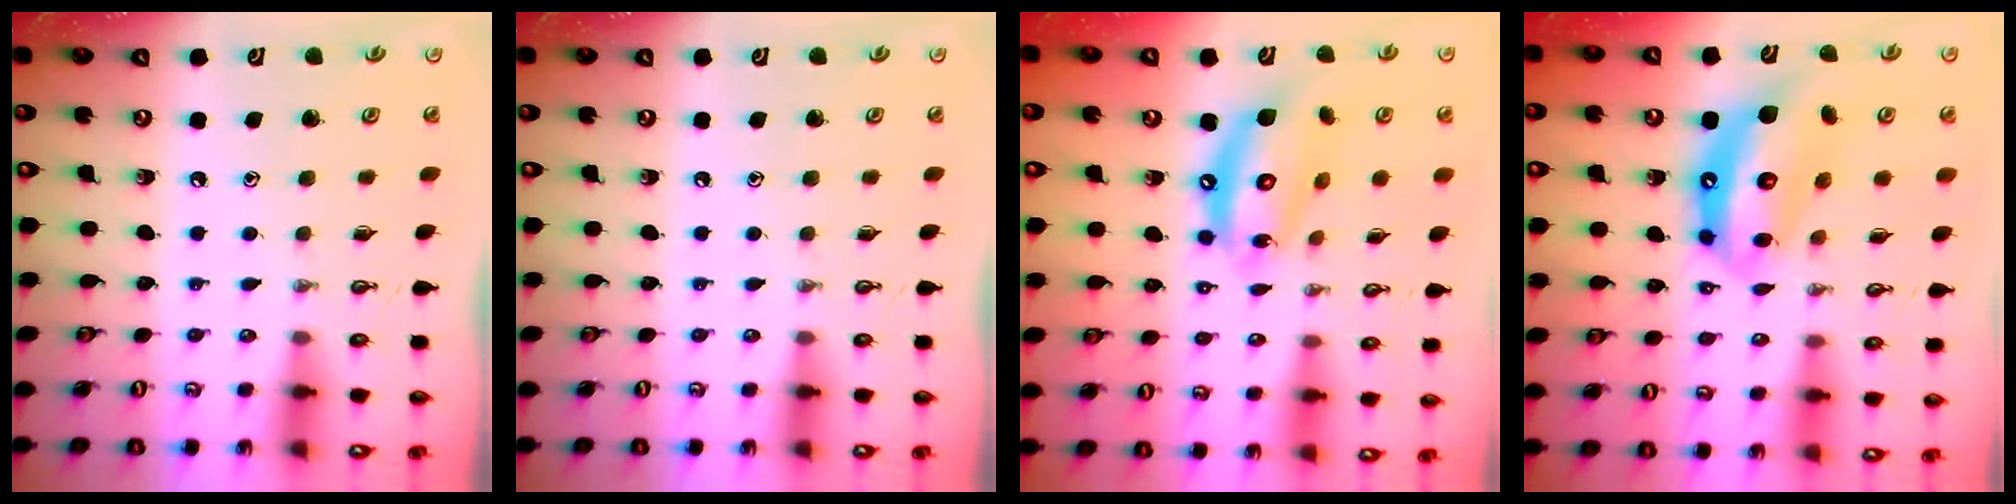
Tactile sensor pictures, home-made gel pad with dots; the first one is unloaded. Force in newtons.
{"total": 0.0}
{"total": 13.6, "press": 13.6, "slide": 1.2}
{"total": 14.3, "press": 14.3, "slide": 1.3}